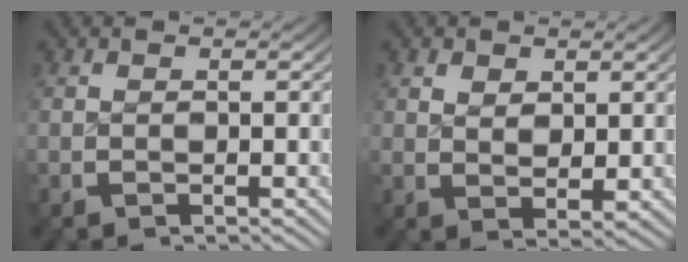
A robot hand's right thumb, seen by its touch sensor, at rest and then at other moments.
{"total": 2.1, "force": [1.2, 1.1, 1.3], "torque": [-0.020, -0.011, 0.032]}